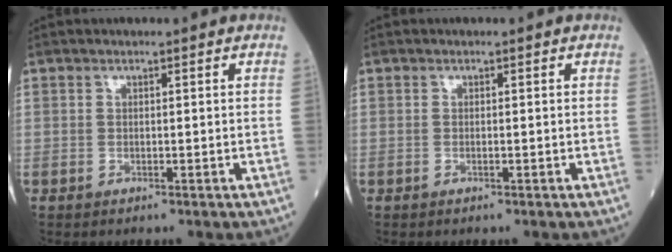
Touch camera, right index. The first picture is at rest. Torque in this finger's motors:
{"motor_torque": [0.07, 0.03, 0.03, -0.01]}